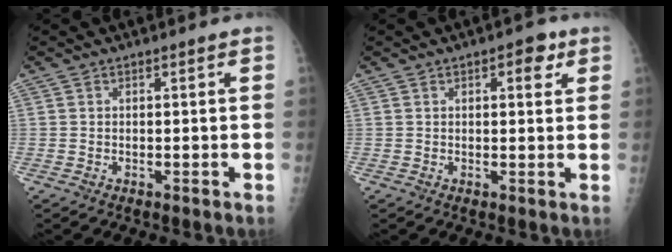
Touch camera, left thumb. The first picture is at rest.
{"total": 2.8, "force": [1.4, 1.2, 2.1], "torque": [-0.018, -0.002, 0.016]}